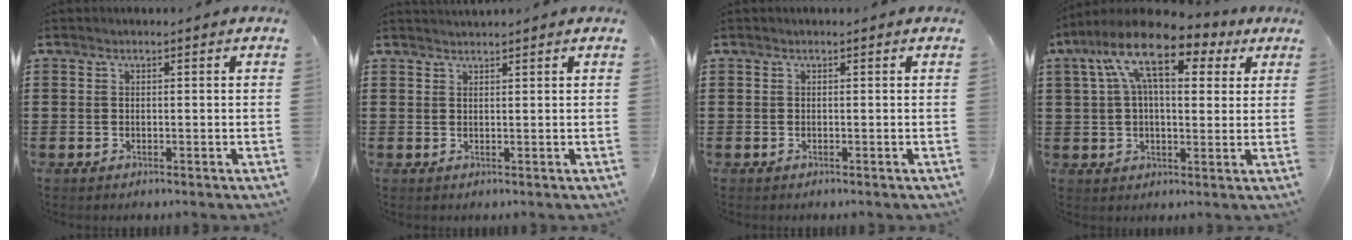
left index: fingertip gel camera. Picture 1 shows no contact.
{"total": 0.9, "force": [0.9, -0.1, 0.1], "torque": [-0.003, -0.002, 0.019]}
{"total": 0.0}
{"total": 12.6, "force": [6.5, 5.2, 9.5], "torque": [-0.196, -0.006, 0.113]}